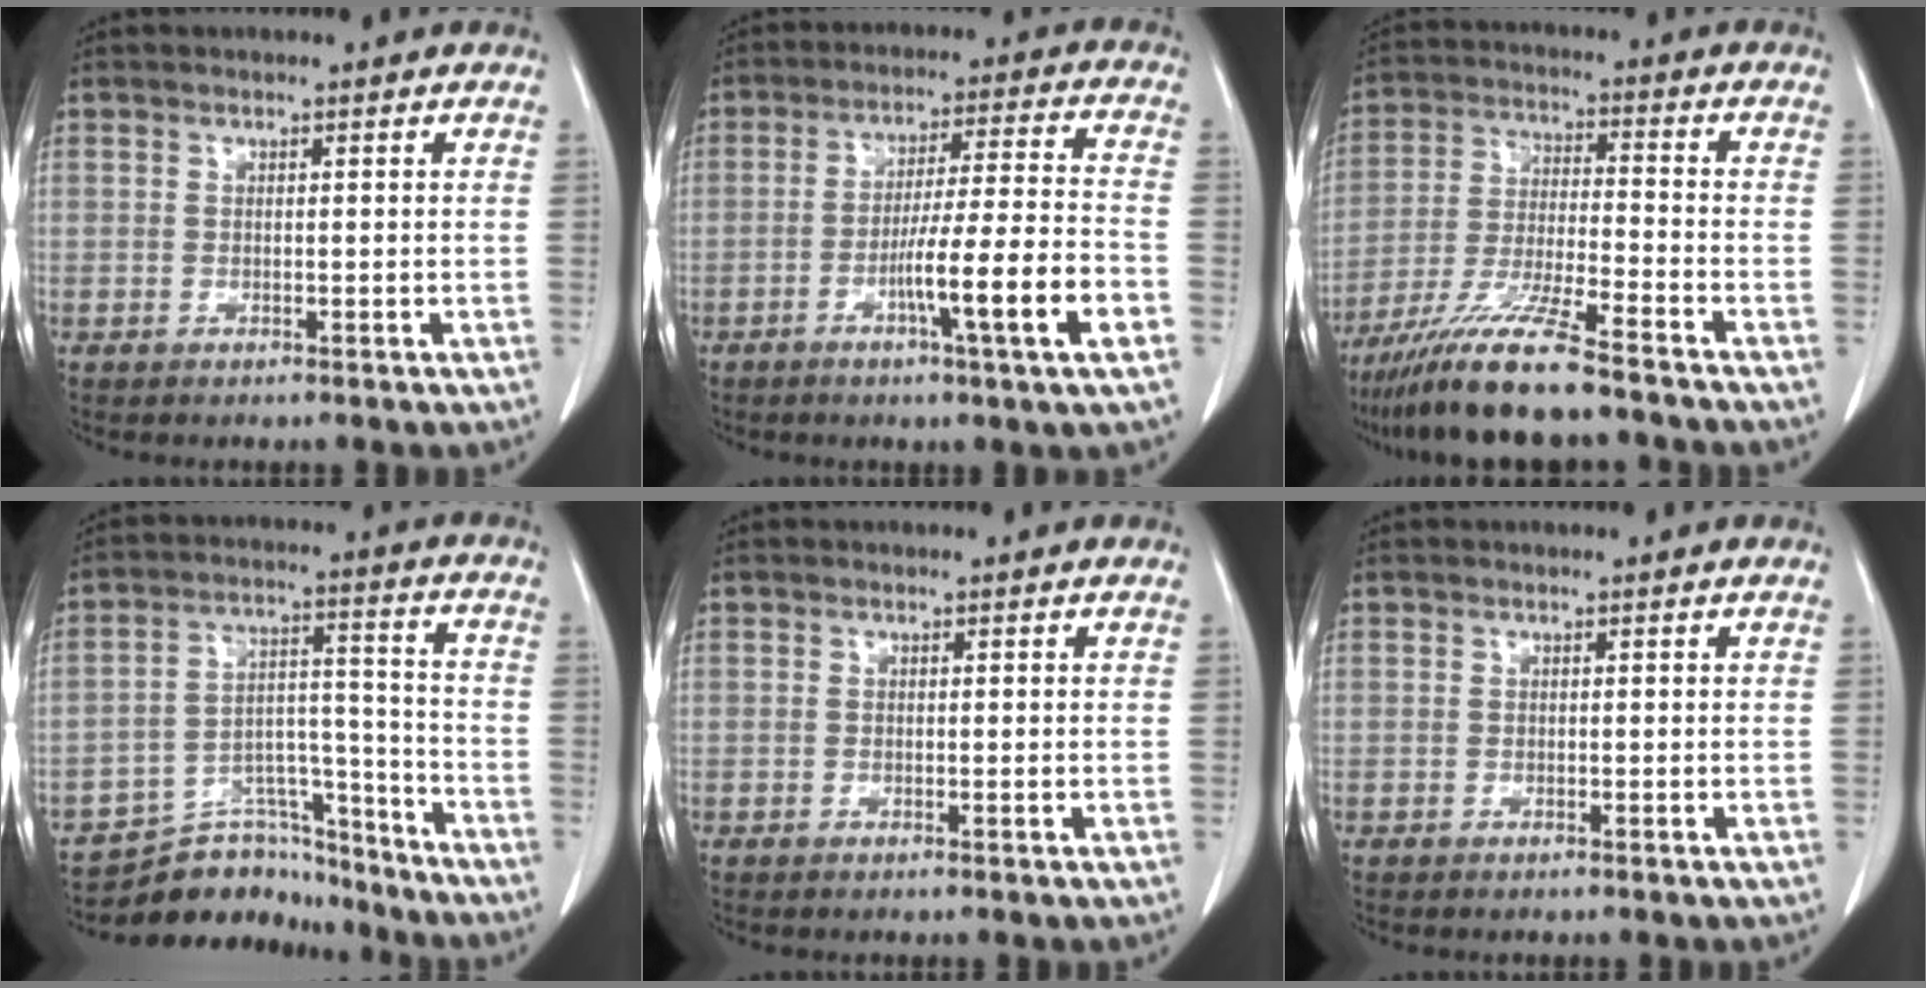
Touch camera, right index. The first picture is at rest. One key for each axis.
{"total": 12.5, "fx": -4.7, "fy": -0.8, "fz": 11.6, "tx": -0.190, "ty": -0.004, "tz": -0.079}
{"total": 12.3, "fx": -9.8, "fy": 0.0, "fz": 7.6, "tx": -0.143, "ty": -0.028, "tz": -0.177}
{"total": 13.0, "fx": -12.1, "fy": 4.5, "fz": 1.2, "tx": -0.009, "ty": 0.059, "tz": -0.193}
{"total": 0.0}
{"total": 0.0}